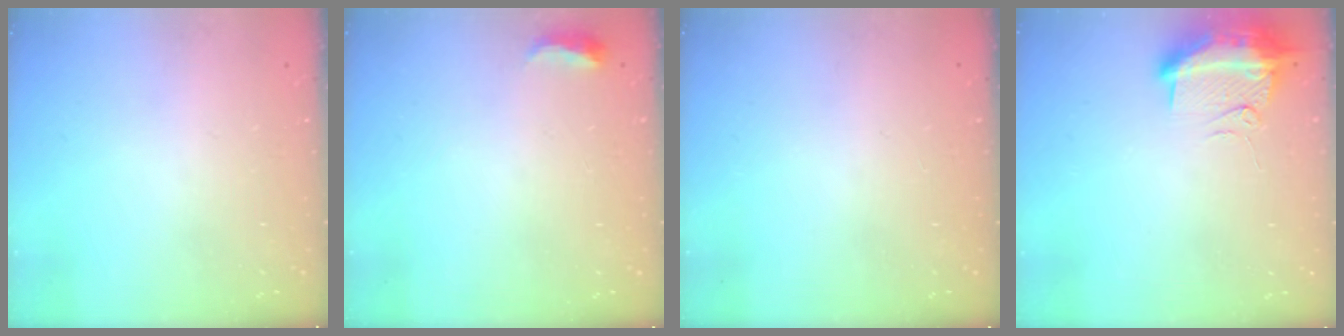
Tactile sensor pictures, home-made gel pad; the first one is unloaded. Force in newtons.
{"total": 3.9, "press": 3.8, "slide": 0.9}
{"total": 0.0}
{"total": 16.8, "press": 12.1, "slide": 11.7}